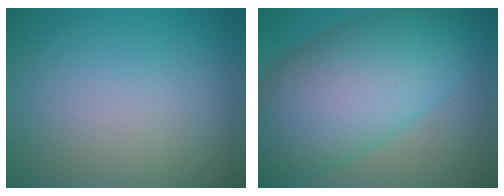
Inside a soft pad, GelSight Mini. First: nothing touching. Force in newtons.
{"total": 11.8, "press": 11.8, "slide": 0.6}